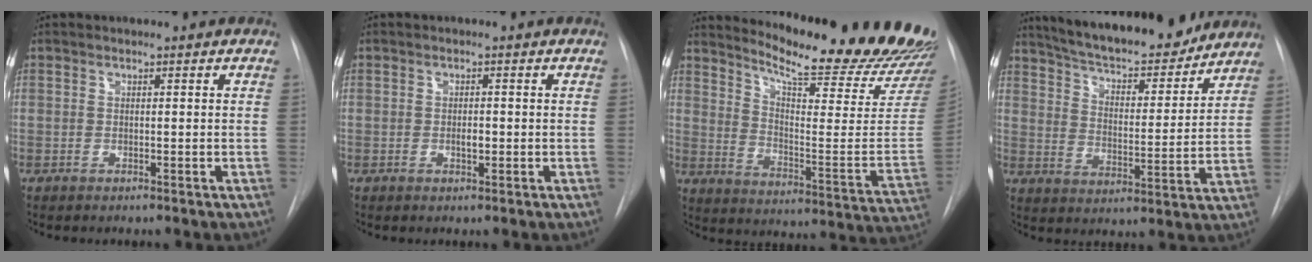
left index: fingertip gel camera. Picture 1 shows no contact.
{"total": 1.6, "force": [-1.0, 0.5, 1.1], "torque": [-0.019, -0.006, -0.015]}
{"total": 22.8, "force": [21.0, 0.7, 8.7], "torque": [-0.134, -0.127, 0.269]}
{"total": 19.3, "force": [17.1, 4.3, 8.0], "torque": [-0.130, -0.008, 0.248]}